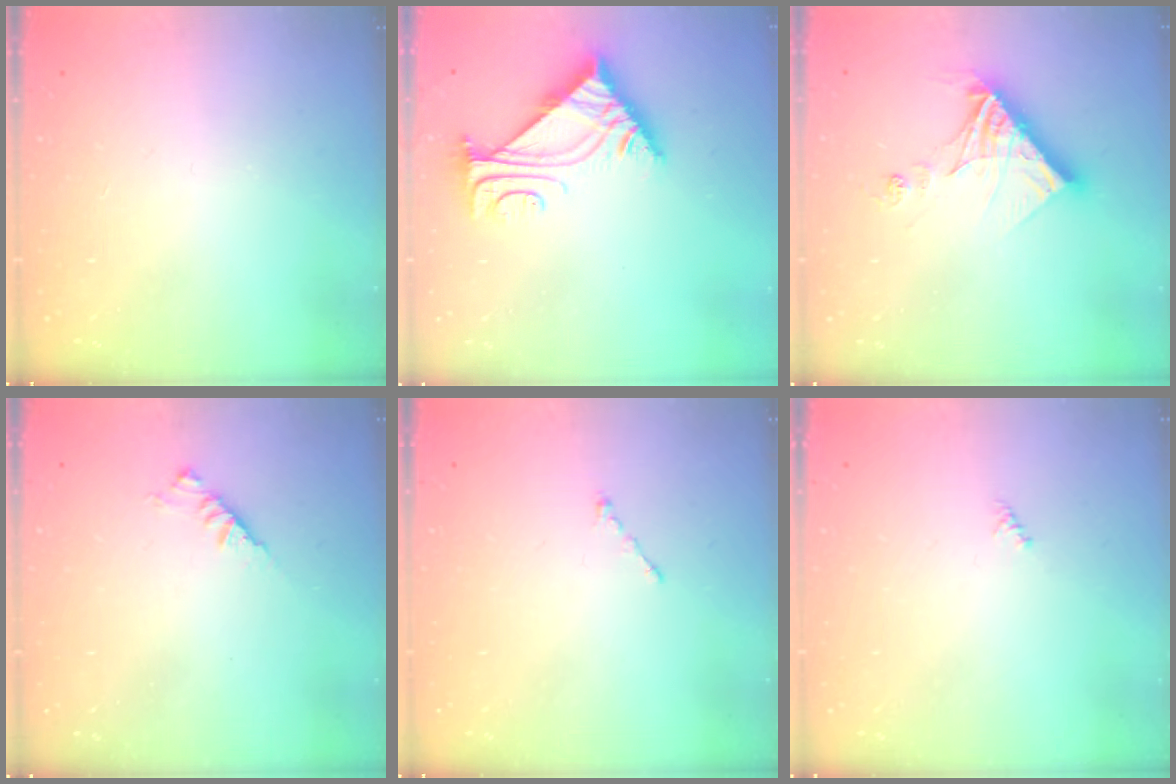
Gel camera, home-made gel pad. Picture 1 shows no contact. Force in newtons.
{"total": 5.6, "press": 5.5, "slide": 0.8}
{"total": 14.1, "press": 14.0, "slide": 1.5}
{"total": 2.9, "press": 2.8, "slide": 0.7}
{"total": 0.7, "press": 0.7, "slide": 0.2}
{"total": 0.0}